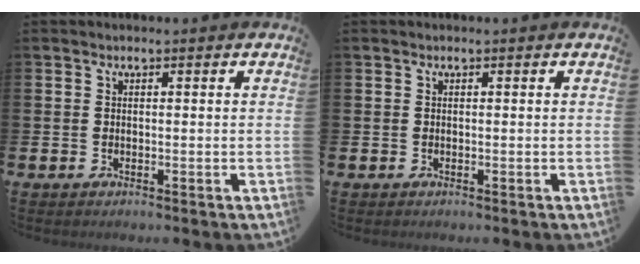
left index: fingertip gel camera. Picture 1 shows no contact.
{"total": 0.0}